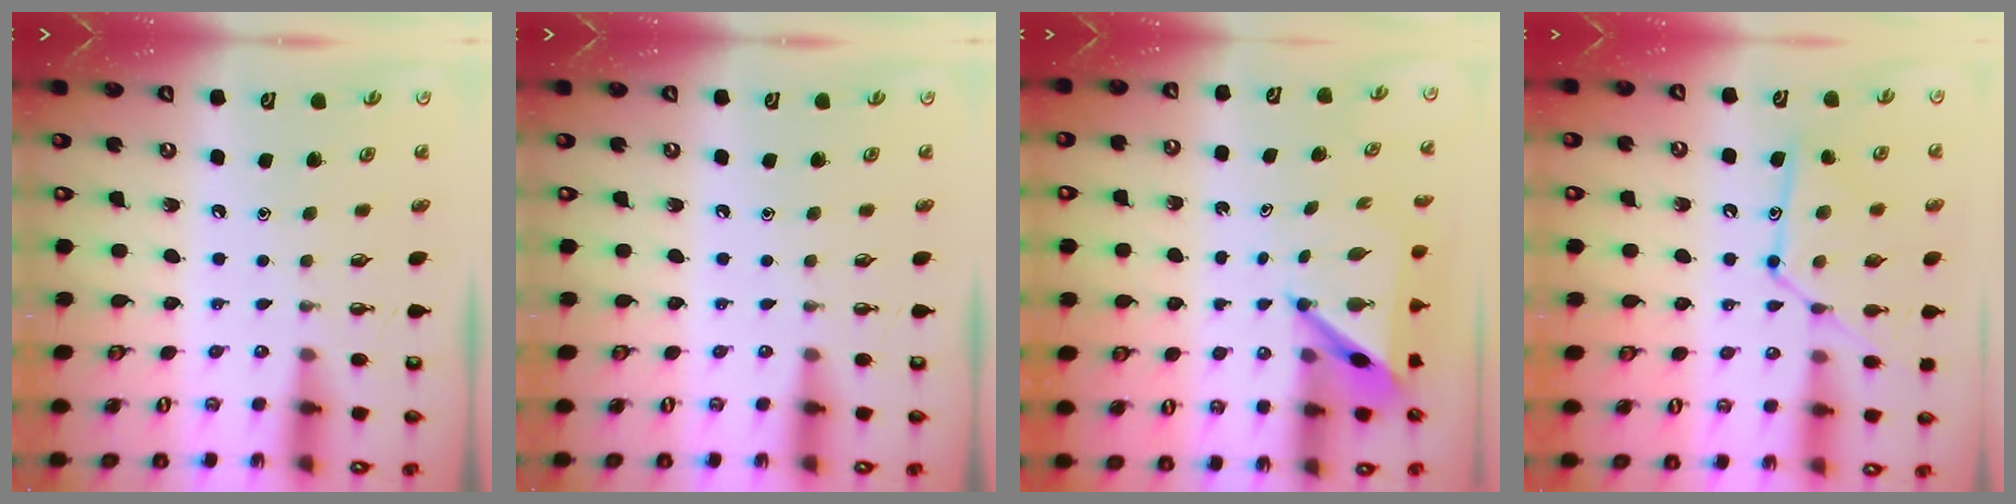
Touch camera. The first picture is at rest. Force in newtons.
{"total": 0.0}
{"total": 5.0, "press": 5.0, "slide": 0.3}
{"total": 13.2, "press": 13.1, "slide": 0.9}